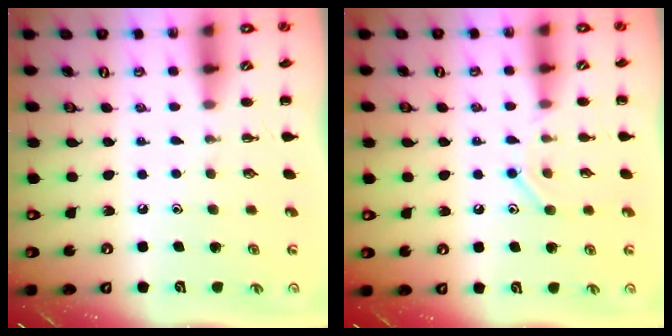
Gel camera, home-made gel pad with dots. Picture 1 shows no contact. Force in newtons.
{"total": 8.3, "press": 8.2, "slide": 1.2}